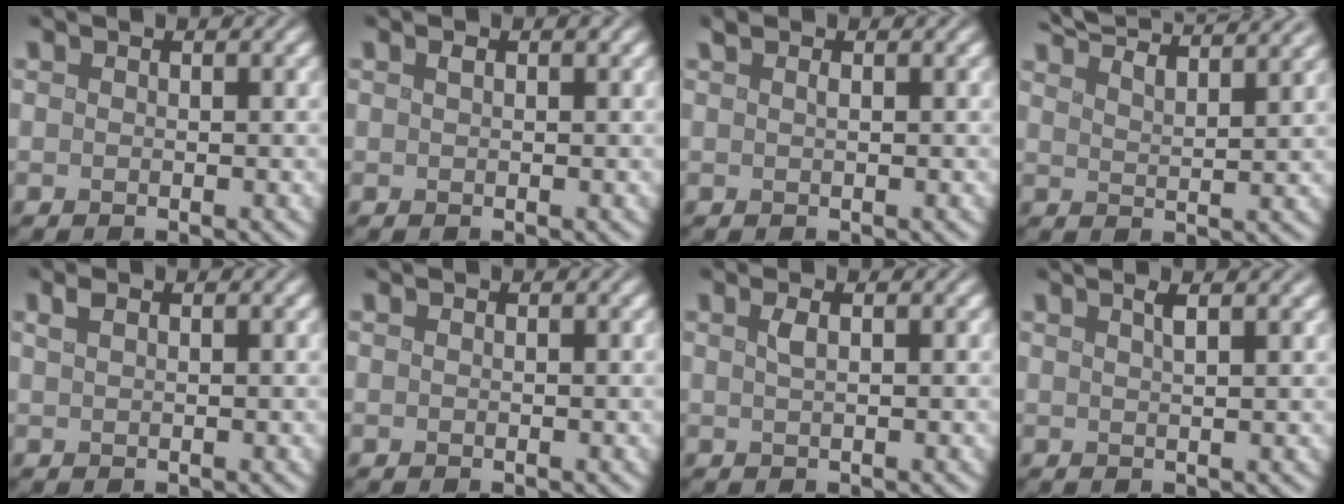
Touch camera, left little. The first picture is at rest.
{"total": 0.8, "force": [0.4, 0.2, 0.6], "torque": [-0.011, 0.003, 0.006]}
{"total": 0.9, "force": [0.5, 0.2, 0.7], "torque": [-0.013, 0.004, 0.009]}
{"total": 9.0, "force": [7.8, 1.9, 4.0], "torque": [-0.044, 0.027, 0.080]}
{"total": 1.2, "force": [0.8, 0.4, 0.8], "torque": [-0.016, 0.006, 0.015]}
{"total": 0.0}
{"total": 1.4, "force": [0.5, 0.4, 1.2], "torque": [-0.021, 0.004, 0.007]}
{"total": 3.2, "force": [1.9, 1.1, 2.3], "torque": [-0.008, 0.016, 0.004]}